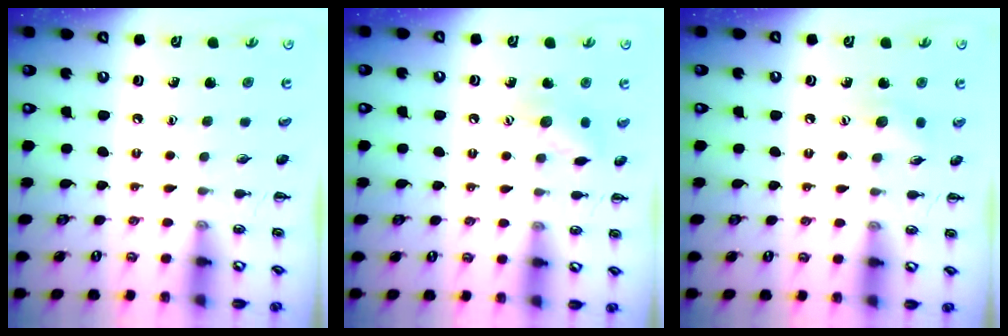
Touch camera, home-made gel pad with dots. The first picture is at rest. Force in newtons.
{"total": 8.3, "press": 8.2, "slide": 0.9}
{"total": 6.0, "press": 5.8, "slide": 1.2}